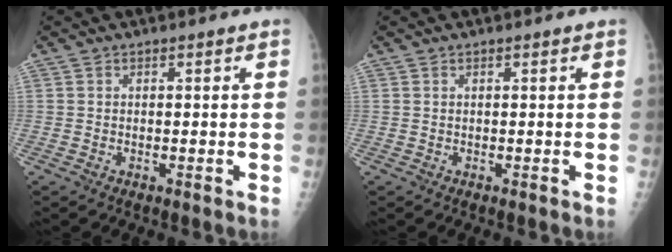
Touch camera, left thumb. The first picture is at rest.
{"total": 0.0}